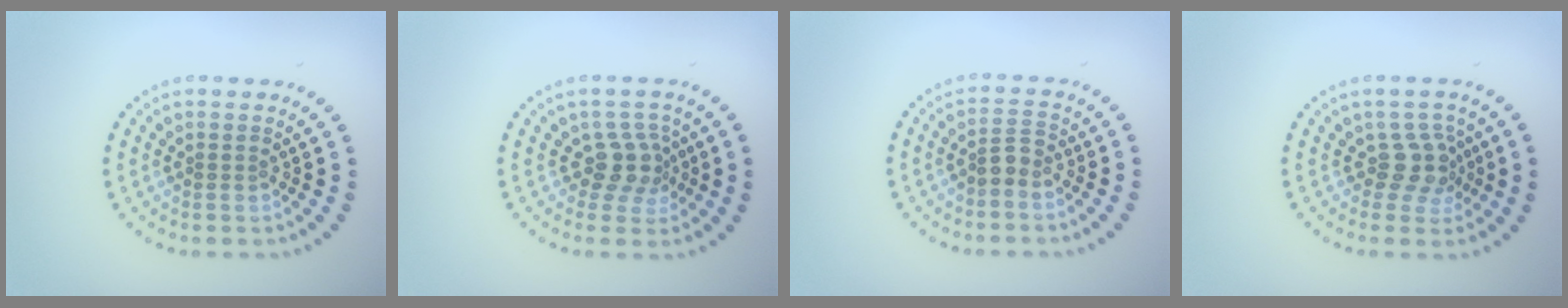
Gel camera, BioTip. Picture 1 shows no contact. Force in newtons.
{"total": 2.8, "press": 2.1, "slide": 1.8}
{"total": 1.8, "press": 1.5, "slide": 1.1}
{"total": 2.6, "press": 1.9, "slide": 1.7}